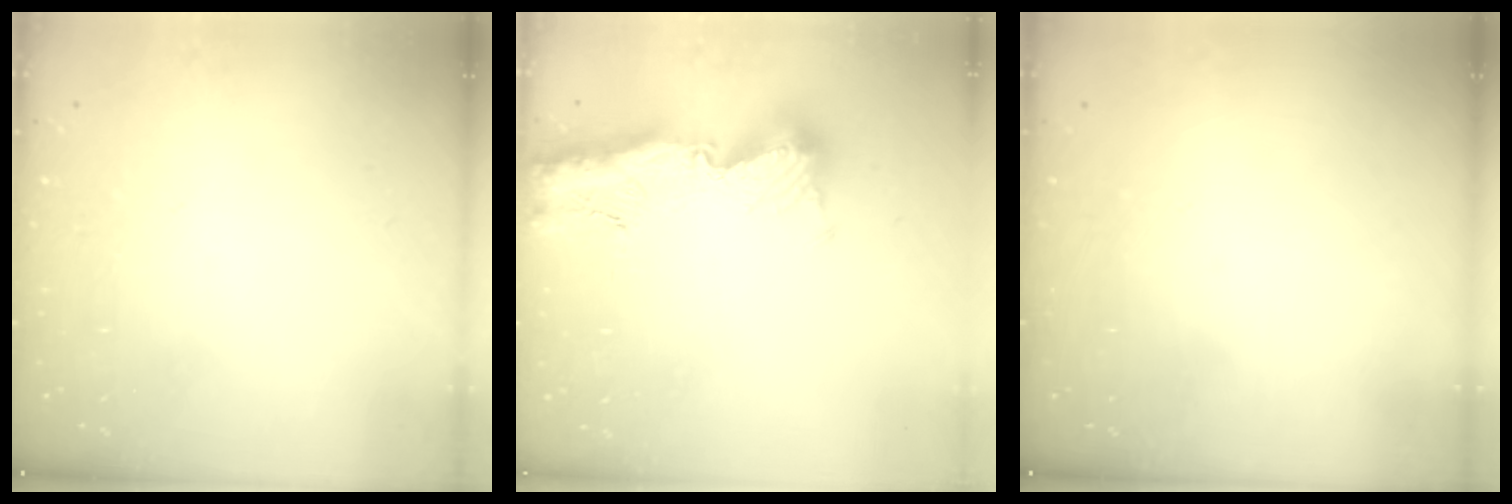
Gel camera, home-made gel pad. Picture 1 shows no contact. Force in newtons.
{"total": 15.0, "press": 14.9, "slide": 1.8}
{"total": 0.0}